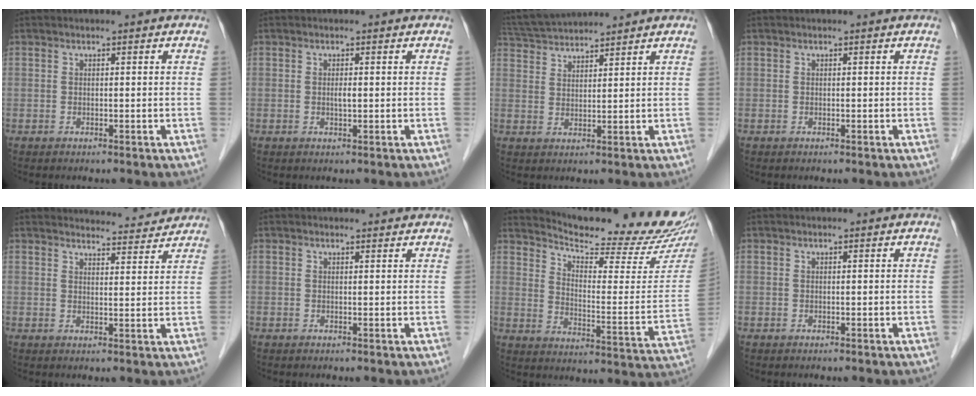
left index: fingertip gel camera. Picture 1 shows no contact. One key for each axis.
{"total": 0.9, "fx": 0.0, "fy": 0.2, "fz": 0.9, "tx": -0.015, "ty": -0.003, "tz": 0.000}
{"total": 8.1, "fx": 7.8, "fy": 0.3, "fz": 2.2, "tx": -0.049, "ty": 0.033, "tz": 0.138}
{"total": 0.0}
{"total": 8.1, "fx": 8.0, "fy": 0.9, "fz": 0.5, "tx": 0.000, "ty": 0.000, "tz": 0.089}
{"total": 2.3, "fx": 2.2, "fy": 0.5, "fz": 0.2, "tx": -0.010, "ty": 0.004, "tz": 0.022}
{"total": 21.2, "fx": 20.0, "fy": 0.8, "fz": 7.0, "tx": -0.111, "ty": -0.093, "tz": 0.259}
{"total": 0.0}